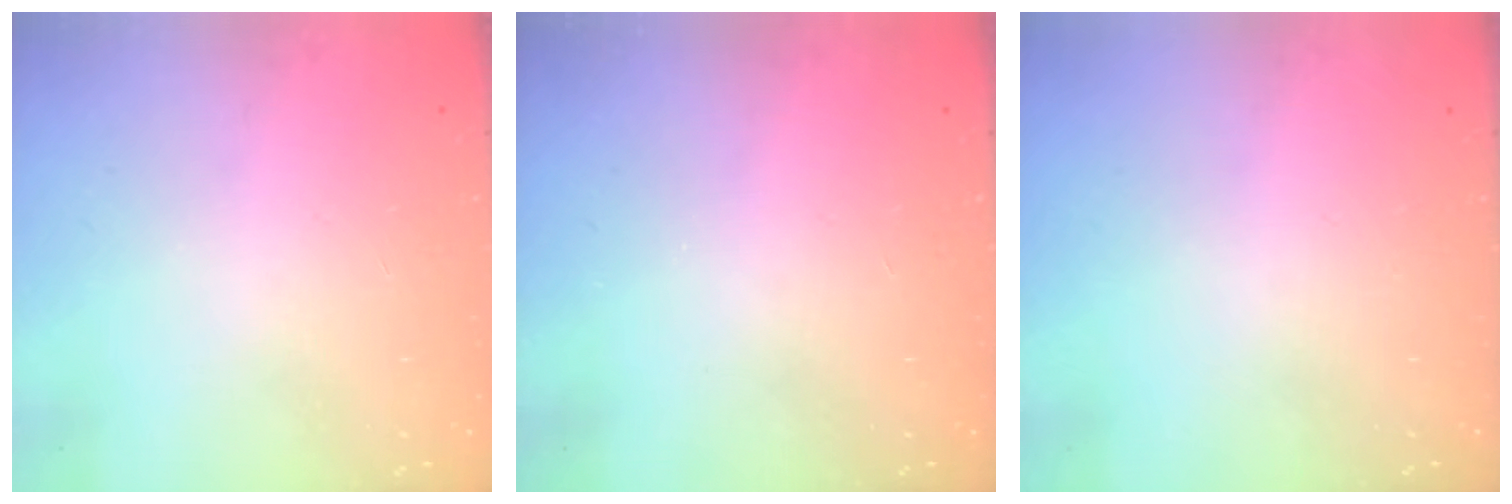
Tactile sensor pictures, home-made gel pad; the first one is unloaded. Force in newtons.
{"total": 0.0}
{"total": 0.0}